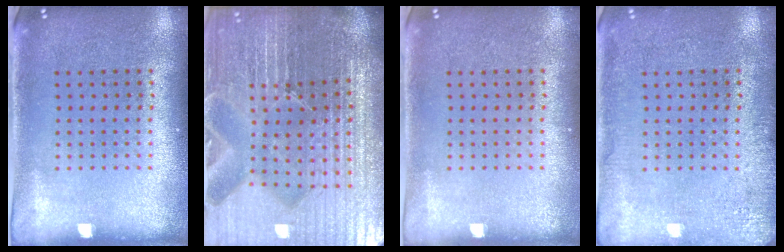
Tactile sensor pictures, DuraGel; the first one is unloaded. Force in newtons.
{"total": 7.2, "press": 6.2, "slide": 3.5}
{"total": 0.0}
{"total": 2.8, "press": 2.8, "slide": 0.3}